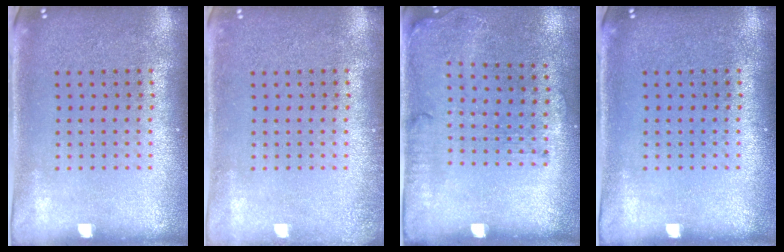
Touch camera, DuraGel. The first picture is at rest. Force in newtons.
{"total": 1.1, "press": 1.0, "slide": 0.2}
{"total": 1.7, "press": 1.2, "slide": 1.2}
{"total": 0.0}